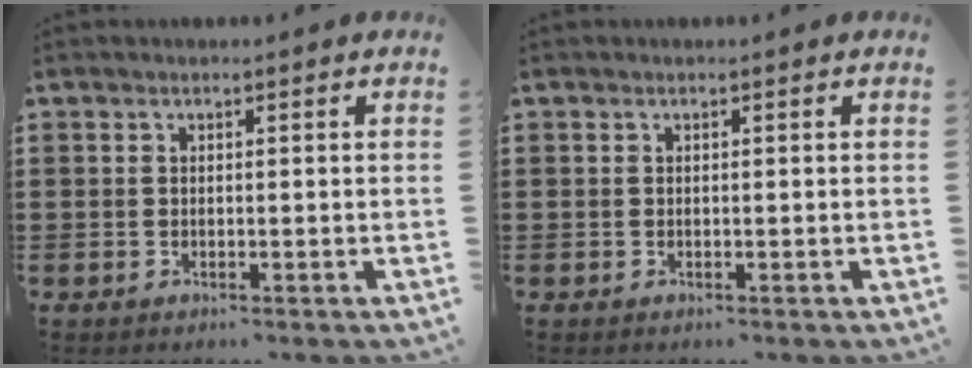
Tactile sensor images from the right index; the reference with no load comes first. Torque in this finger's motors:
{"motor_torque": [0.00, 0.00, 0.00, 0.00]}